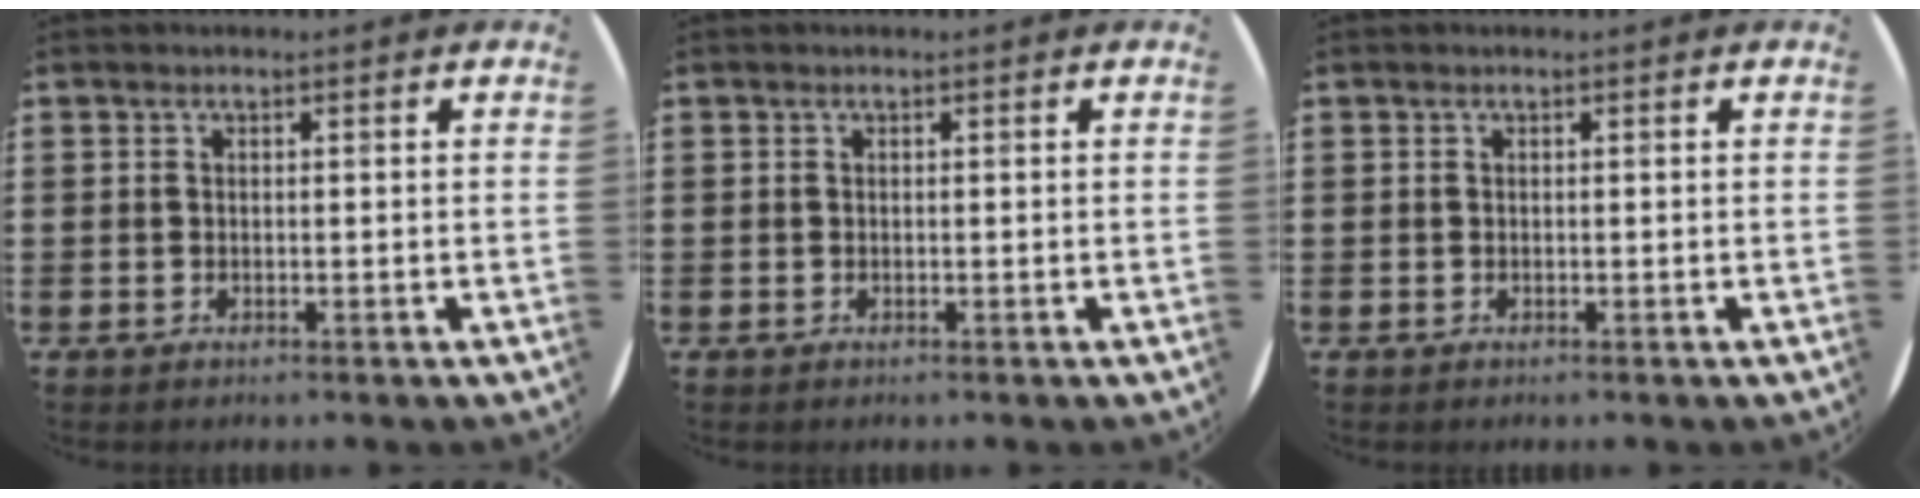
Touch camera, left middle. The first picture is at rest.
{"total": 0.0}
{"total": 0.0}